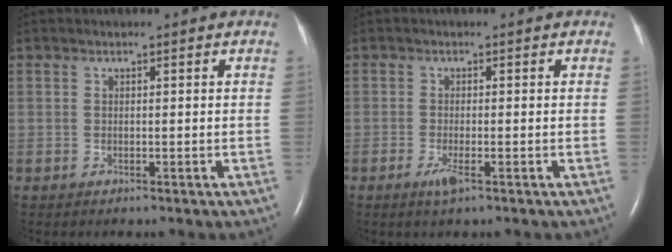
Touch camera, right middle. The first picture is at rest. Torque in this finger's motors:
{"motor_torque": [0.00, 0.06, 0.01, 0.01]}